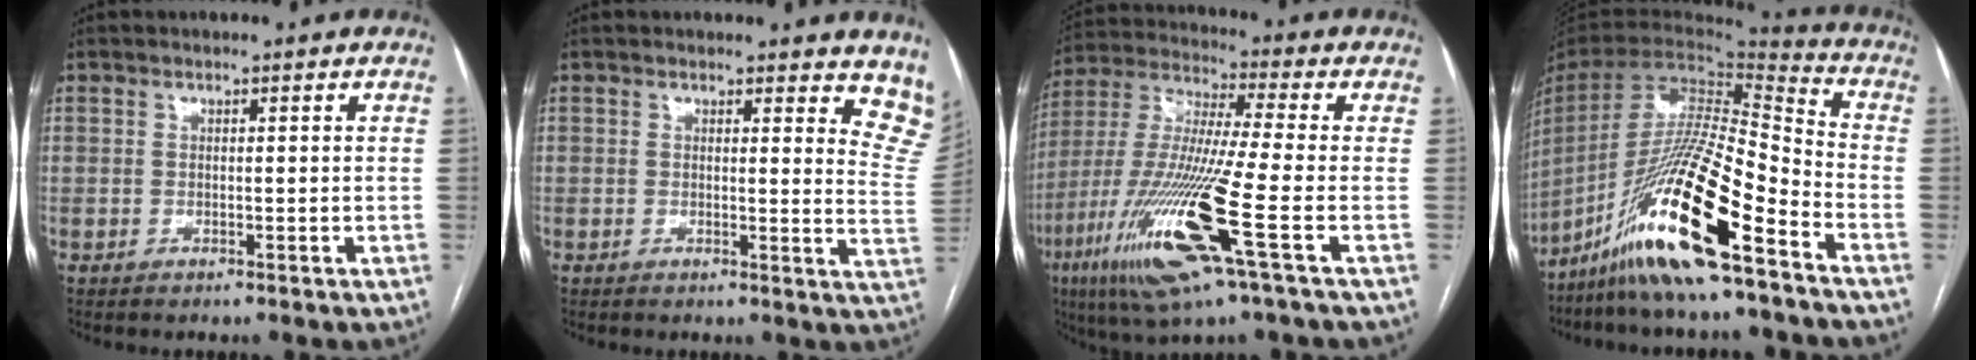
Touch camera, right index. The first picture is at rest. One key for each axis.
{"total": 8.9, "fx": 8.0, "fy": 2.5, "fz": 3.0, "tx": -0.001, "ty": -0.042, "tz": 0.050}
{"total": 18.9, "fx": -7.3, "fy": 0.3, "fz": 17.4, "tx": -0.385, "ty": -0.035, "tz": -0.144}
{"total": 22.2, "fx": -13.7, "fy": 1.8, "fz": 17.3, "tx": -0.354, "ty": -0.038, "tz": -0.259}